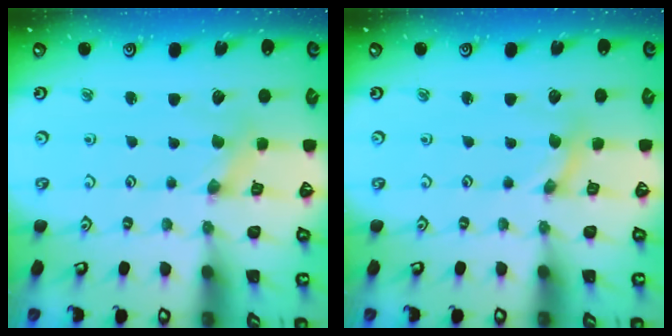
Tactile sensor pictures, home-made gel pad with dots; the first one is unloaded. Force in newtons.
{"total": 0.0}